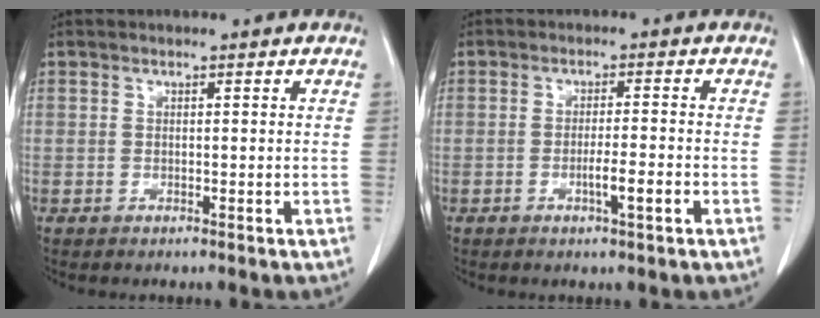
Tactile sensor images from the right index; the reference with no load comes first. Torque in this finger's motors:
{"motor_torque": [0.83, -0.62, 0.43, 0.12]}